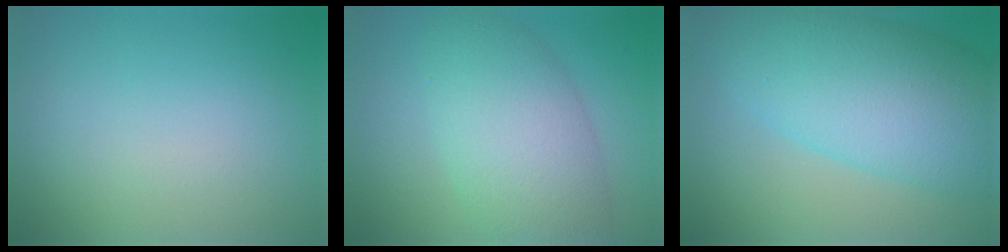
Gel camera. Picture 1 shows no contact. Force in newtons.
{"total": 7.8, "press": 7.7, "slide": 0.6}
{"total": 11.1, "press": 11.1, "slide": 0.3}